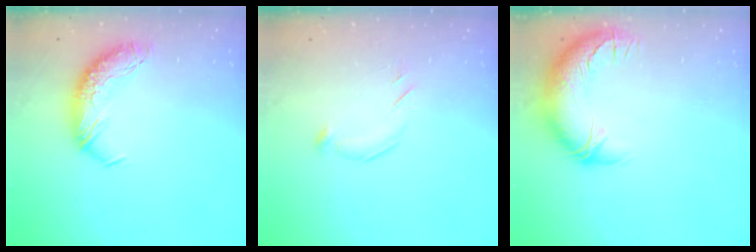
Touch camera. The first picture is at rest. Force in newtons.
{"total": 5.9, "press": 5.8, "slide": 1.2}
{"total": 3.0, "press": 0.9, "slide": 2.8}